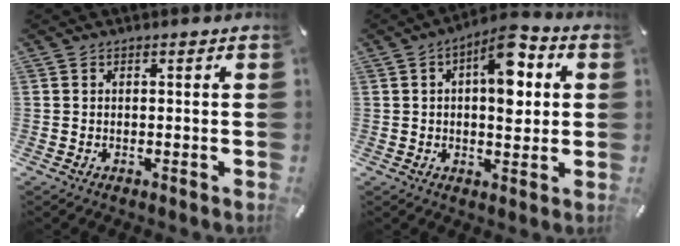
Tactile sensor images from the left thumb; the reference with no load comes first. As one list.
[{"total": 11.3, "force": [3.3, 5.4, 9.4], "torque": [-0.128, -0.014, 0.052]}]